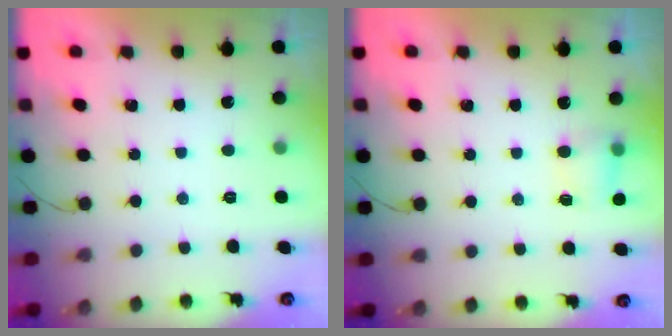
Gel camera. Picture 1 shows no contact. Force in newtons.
{"total": 4.5, "press": 4.2, "slide": 1.6}